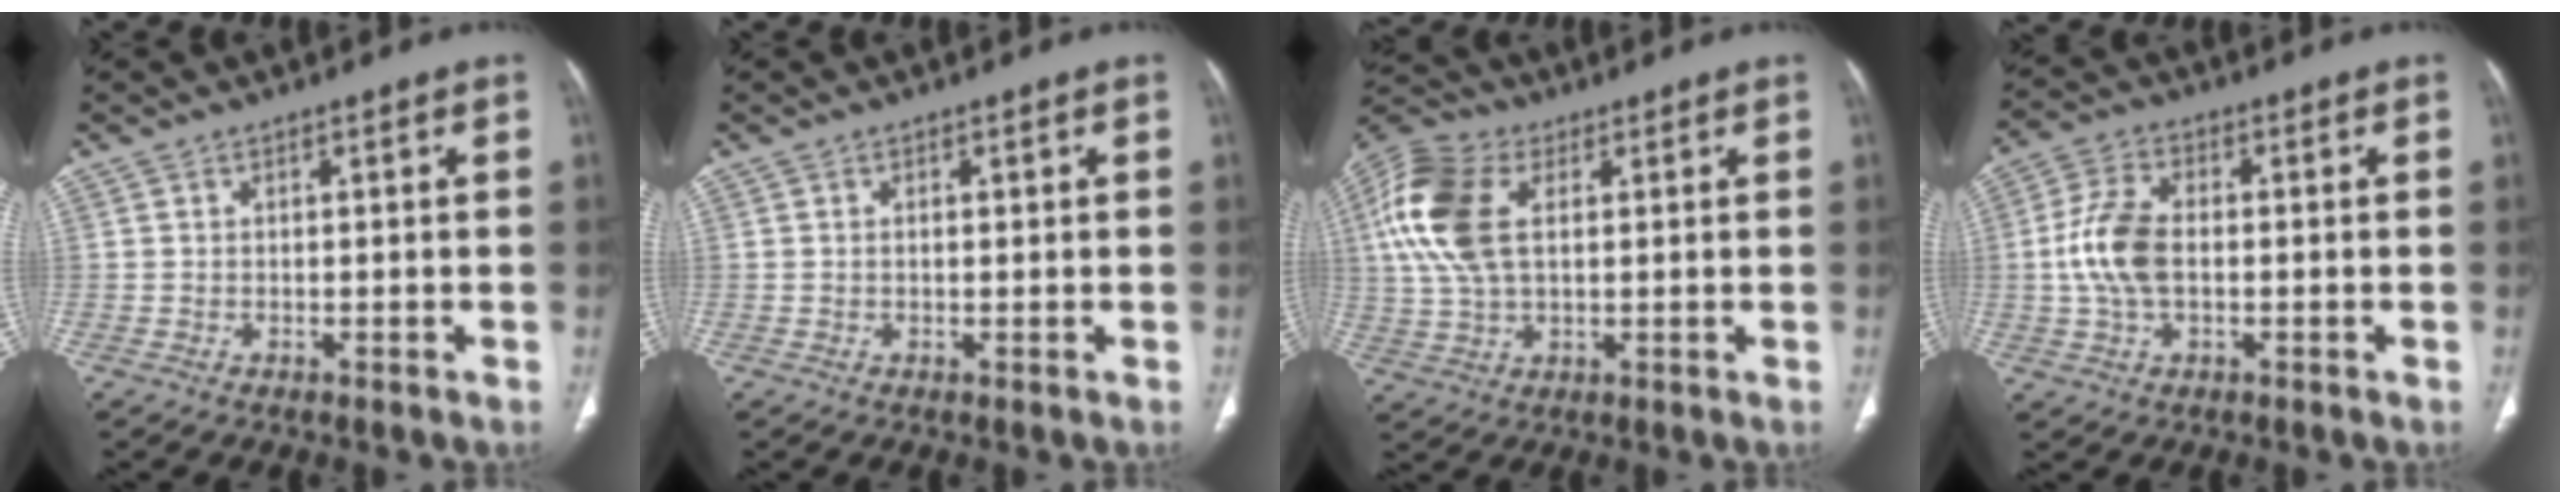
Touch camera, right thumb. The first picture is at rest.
{"total": 0.5, "force": [0.2, 0.2, 0.5], "torque": [-0.012, 0.003, 0.003]}
{"total": 14.9, "force": [3.6, 8.7, 11.5], "torque": [-0.258, 0.012, 0.067]}
{"total": 9.2, "force": [-0.4, 5.4, 7.4], "torque": [-0.158, 0.014, -0.010]}